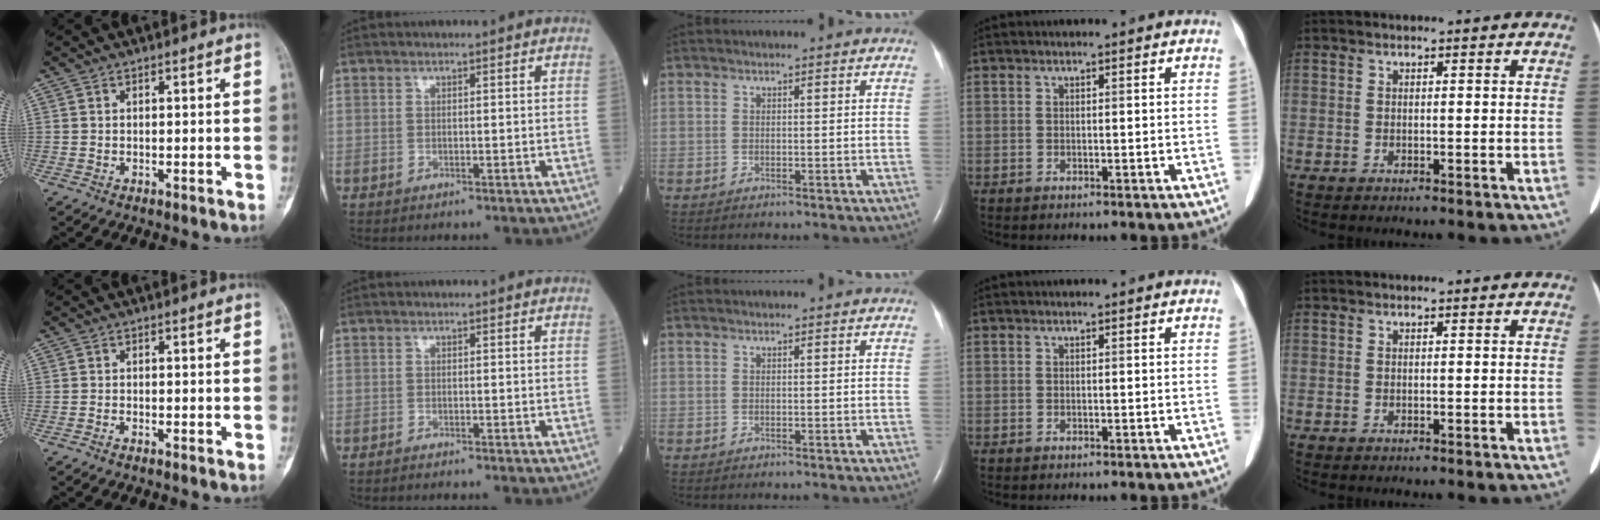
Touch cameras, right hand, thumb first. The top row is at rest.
{"thumb": {"total": 0.6, "force": [-0.5, 0.1, 0.2], "torque": [-0.005, 0.004, -0.011]}, "index": {"total": 1.4, "force": [-1.3, -0.1, 0.6], "torque": [-0.012, 0.000, -0.016]}}